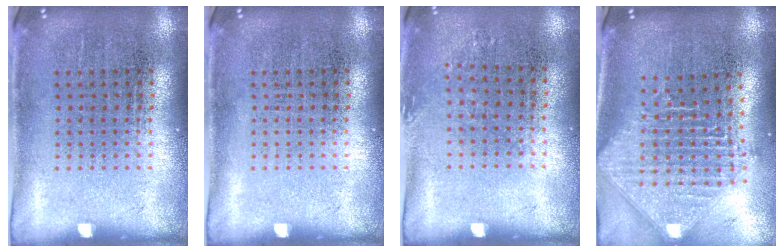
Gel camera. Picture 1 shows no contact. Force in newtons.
{"total": 0.0}
{"total": 0.7, "press": 0.7, "slide": 0.2}
{"total": 2.5, "press": 1.9, "slide": 1.6}